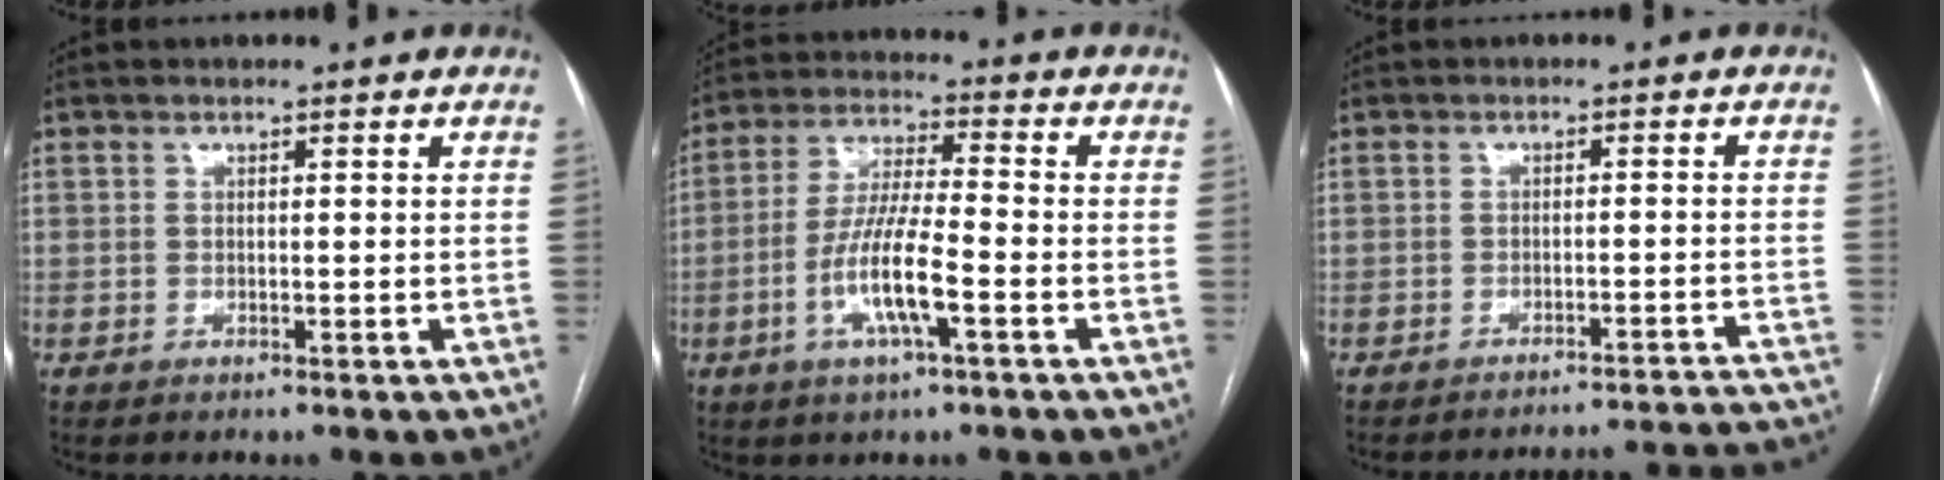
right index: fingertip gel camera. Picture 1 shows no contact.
{"total": 10.3, "force": [-3.6, 1.3, 9.5], "torque": [-0.190, -0.003, -0.071]}
{"total": 16.6, "force": [-16.5, -0.4, 2.2], "torque": [-0.007, 0.008, -0.187]}